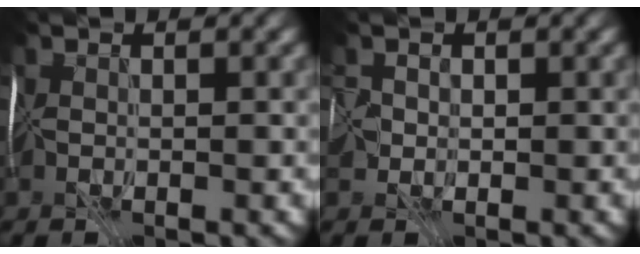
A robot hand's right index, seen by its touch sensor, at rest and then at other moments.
{"total": 1.0, "force": [0.2, 0.6, -0.7], "torque": [0.033, 0.012, 0.001]}